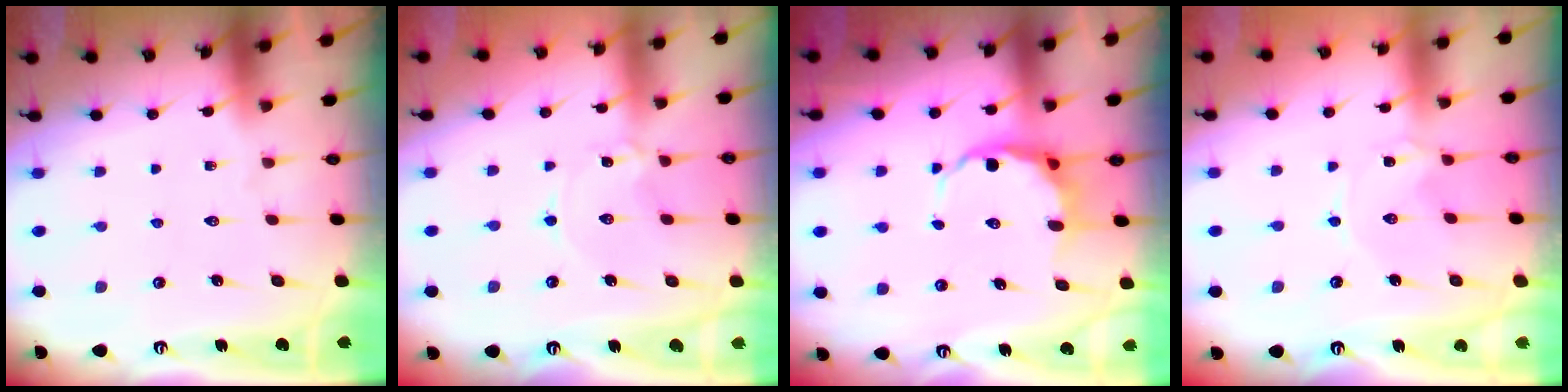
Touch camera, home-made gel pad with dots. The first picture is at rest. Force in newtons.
{"total": 1.4, "press": 1.3, "slide": 0.2}
{"total": 6.8, "press": 6.6, "slide": 1.8}
{"total": 0.0}